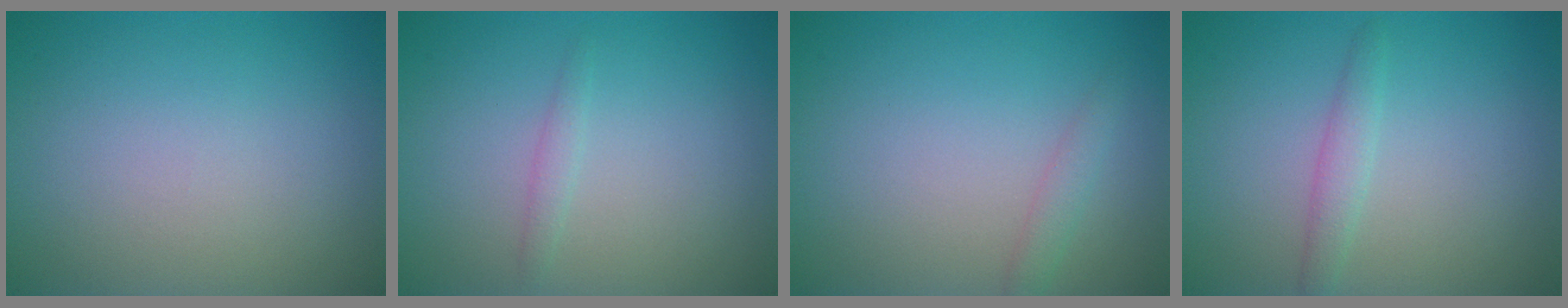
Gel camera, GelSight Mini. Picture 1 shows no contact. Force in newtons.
{"total": 0.9, "press": 0.9, "slide": 0.0}
{"total": 1.2, "press": 1.2, "slide": 0.2}
{"total": 1.5, "press": 1.5, "slide": 0.0}